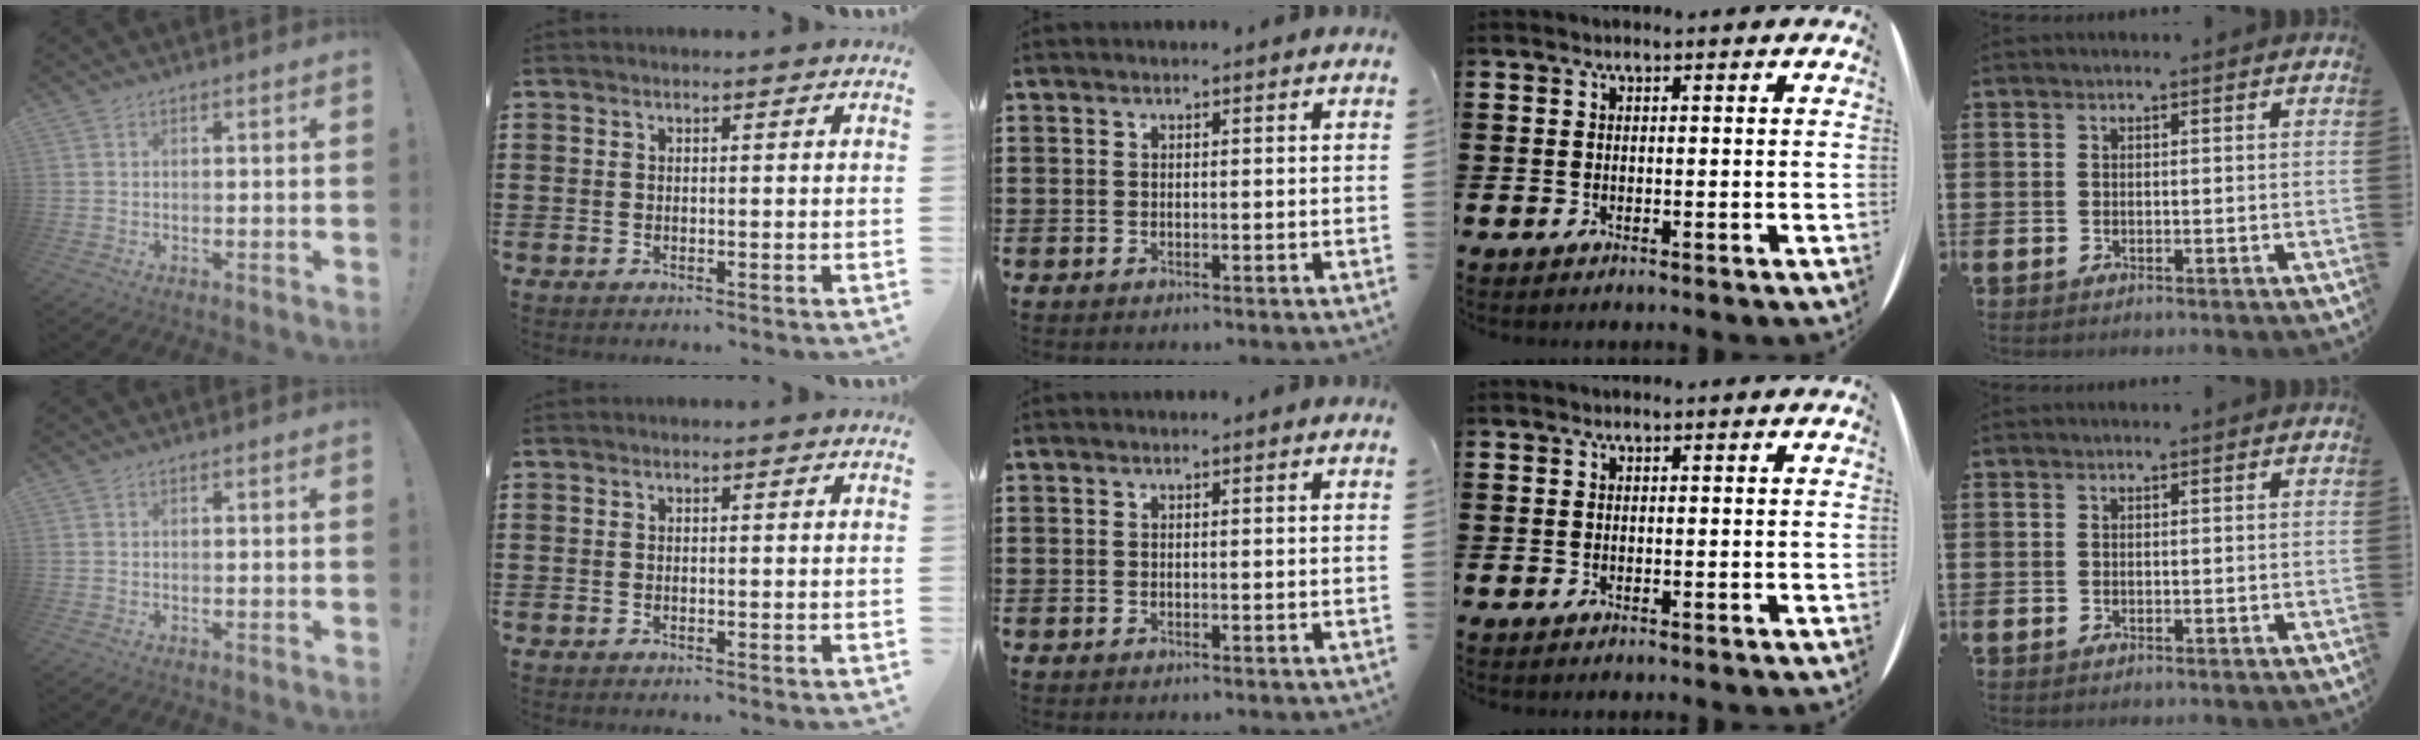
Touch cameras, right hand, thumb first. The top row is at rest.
{}